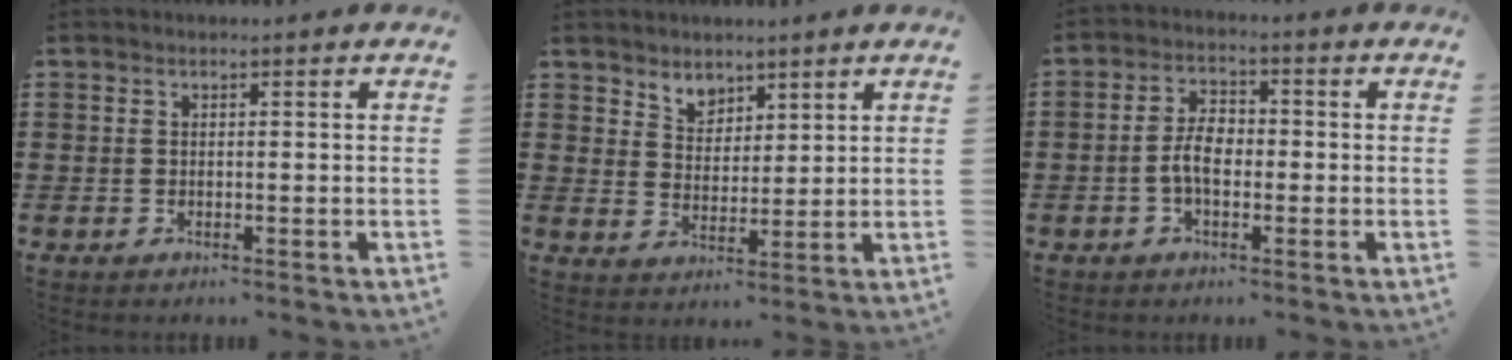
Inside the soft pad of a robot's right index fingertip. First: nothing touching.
{"total": 3.8, "force": [3.1, 2.2, -0.1], "torque": [-0.016, 0.001, 0.058]}
{"total": 4.6, "force": [-0.9, 2.4, 3.8], "torque": [-0.089, 0.001, -0.024]}